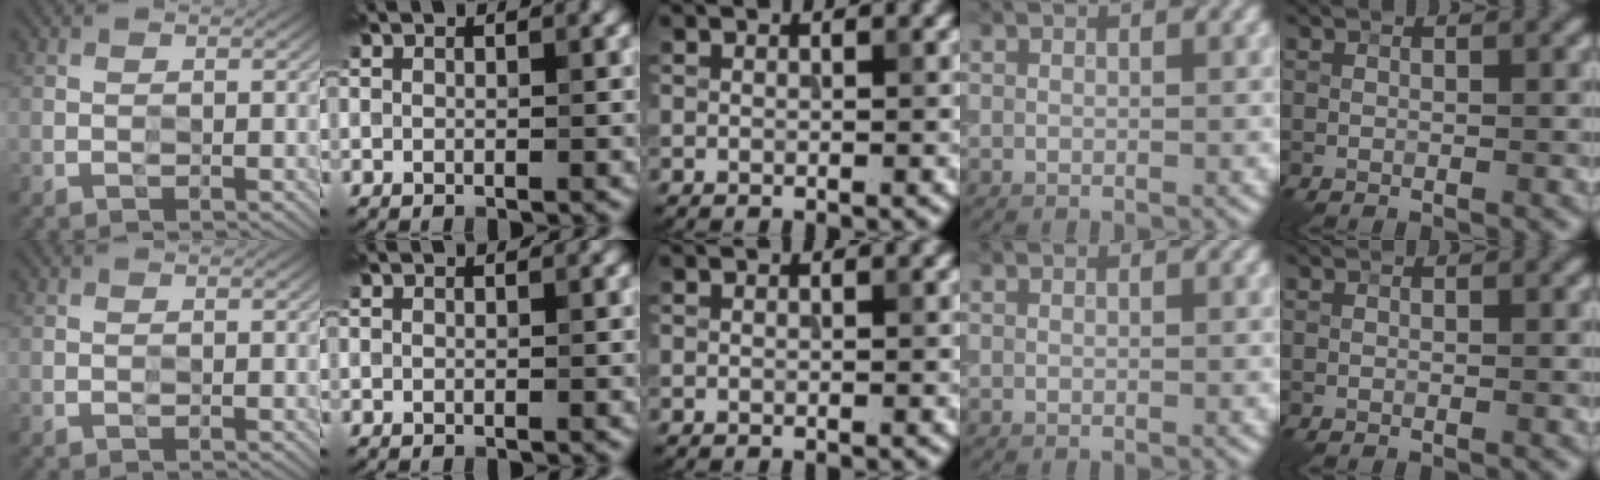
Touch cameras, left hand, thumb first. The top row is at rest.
{}